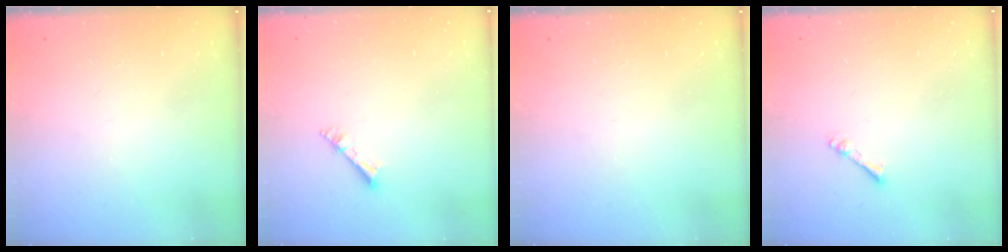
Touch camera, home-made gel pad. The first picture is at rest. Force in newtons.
{"total": 2.7, "press": 2.7, "slide": 0.3}
{"total": 0.0}
{"total": 1.1, "press": 1.1, "slide": 0.2}